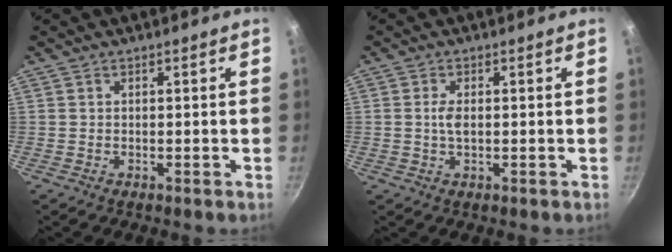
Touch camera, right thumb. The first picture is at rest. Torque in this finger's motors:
{"motor_torque": [0.16, 0.80, 0.45, -0.15, 0.11]}